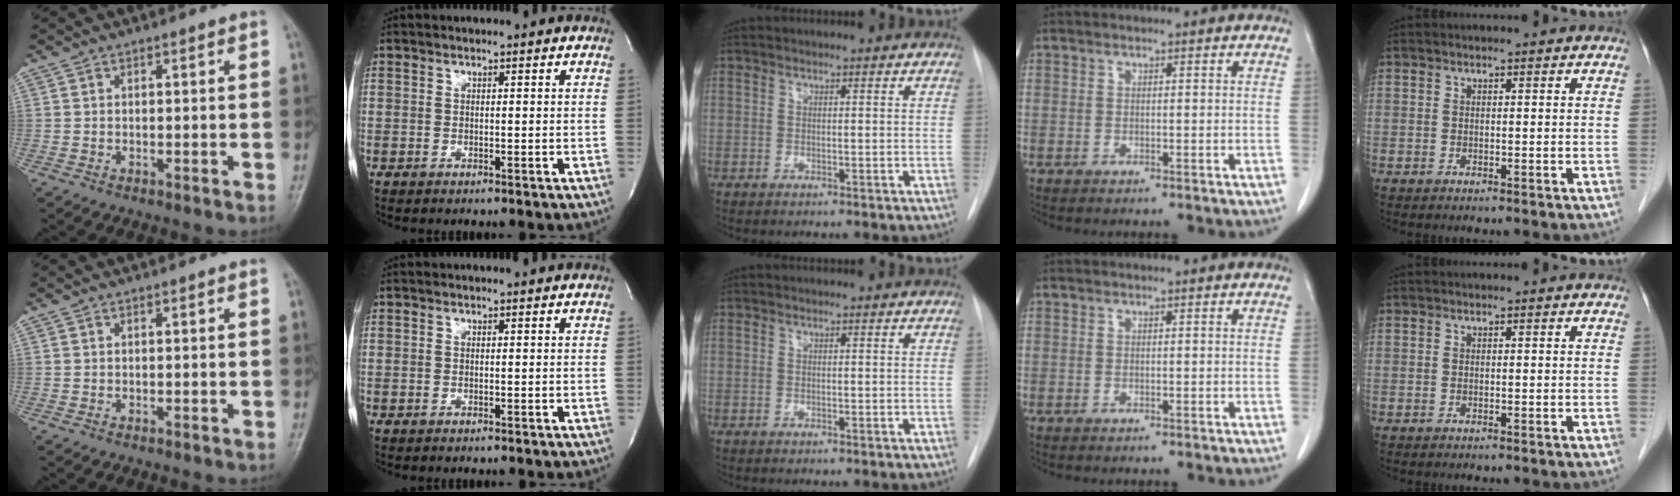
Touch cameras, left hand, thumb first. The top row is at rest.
{}